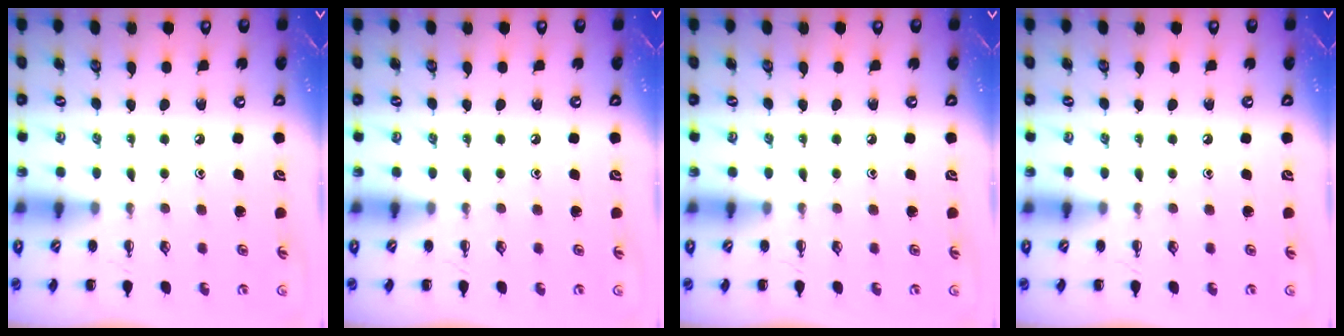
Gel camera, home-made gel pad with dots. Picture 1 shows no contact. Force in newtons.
{"total": 0.0}
{"total": 0.0}
{"total": 0.0}